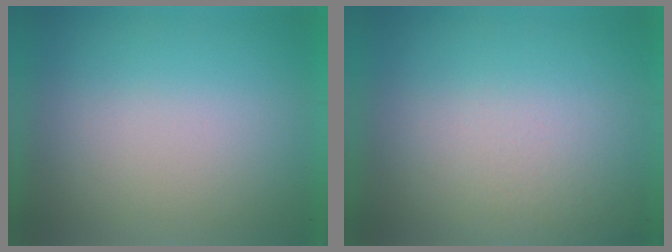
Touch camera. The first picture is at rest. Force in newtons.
{"total": 2.5}